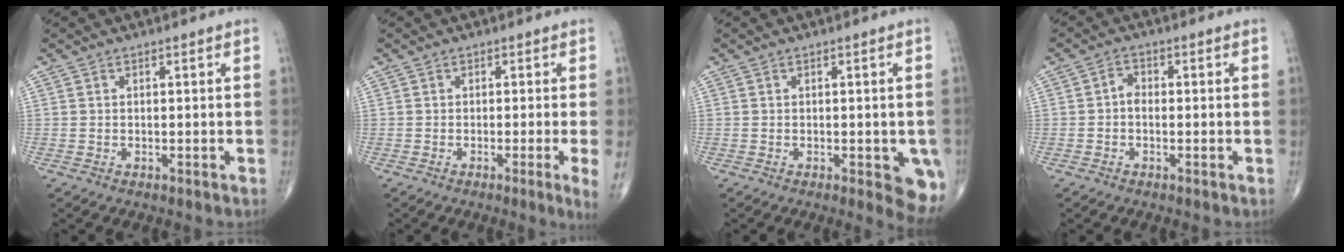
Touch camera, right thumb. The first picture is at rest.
{"total": 3.6, "force": [-1.0, -0.5, 3.4], "torque": [-0.056, -0.013, -0.018]}
{"total": 6.7, "force": [-2.0, 2.4, 5.9], "torque": [-0.045, -0.010, -0.023]}
{"total": 2.3, "force": [-0.3, 1.5, 1.8], "torque": [-0.020, 0.005, -0.016]}